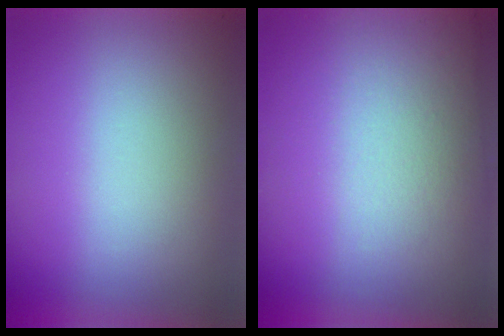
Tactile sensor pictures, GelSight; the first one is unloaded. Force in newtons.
{"total": 3.7}